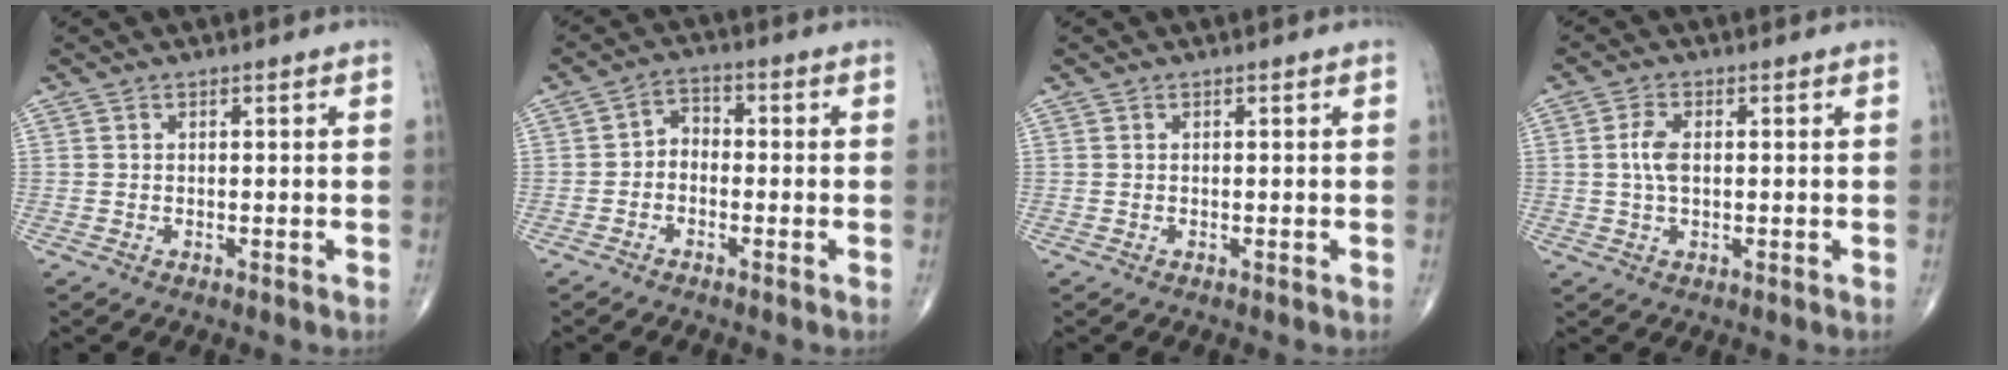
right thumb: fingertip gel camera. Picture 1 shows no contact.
{"total": 3.5, "force": [-1.0, 2.6, 2.0], "torque": [-0.016, 0.023, -0.033]}
{"total": 0.0}
{"total": 4.0, "force": [0.3, 2.1, 3.4], "torque": [-0.074, 0.002, 0.004]}